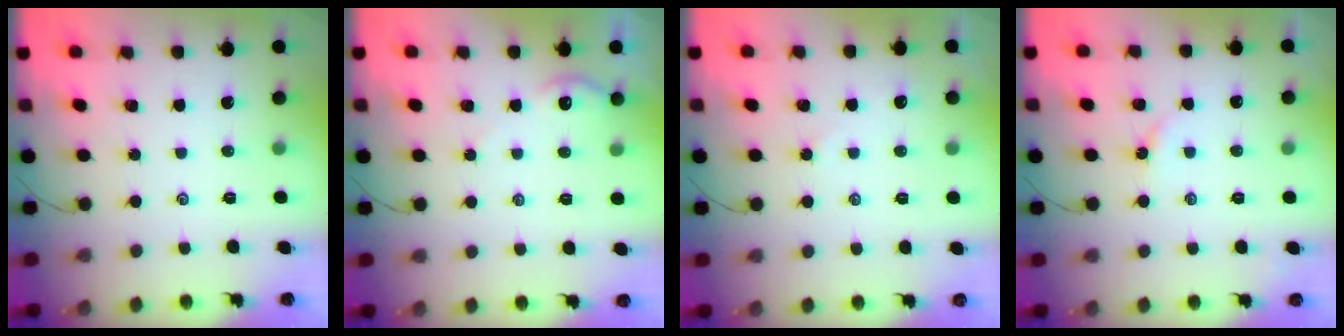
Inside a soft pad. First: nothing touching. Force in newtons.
{"total": 2.8, "press": 2.8, "slide": 0.3}
{"total": 2.8, "press": 2.8, "slide": 0.5}
{"total": 1.9, "press": 1.9, "slide": 0.3}